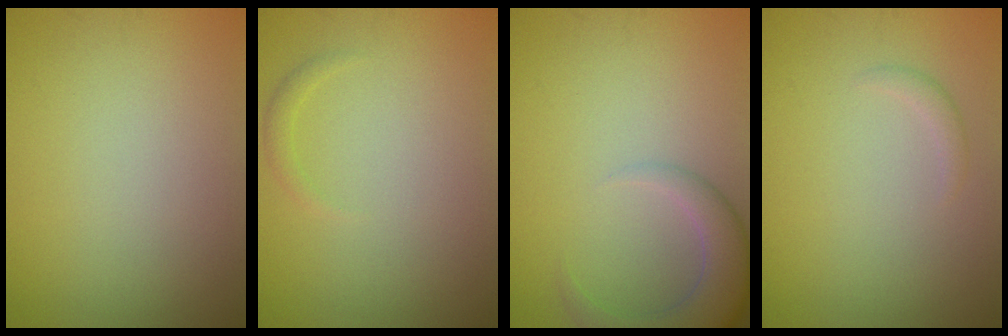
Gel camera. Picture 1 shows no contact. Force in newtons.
{"total": 0.8, "press": 0.8, "slide": 0.1}
{"total": 4.6, "press": 4.6, "slide": 0.5}
{"total": 0.8, "press": 0.8, "slide": 0.1}